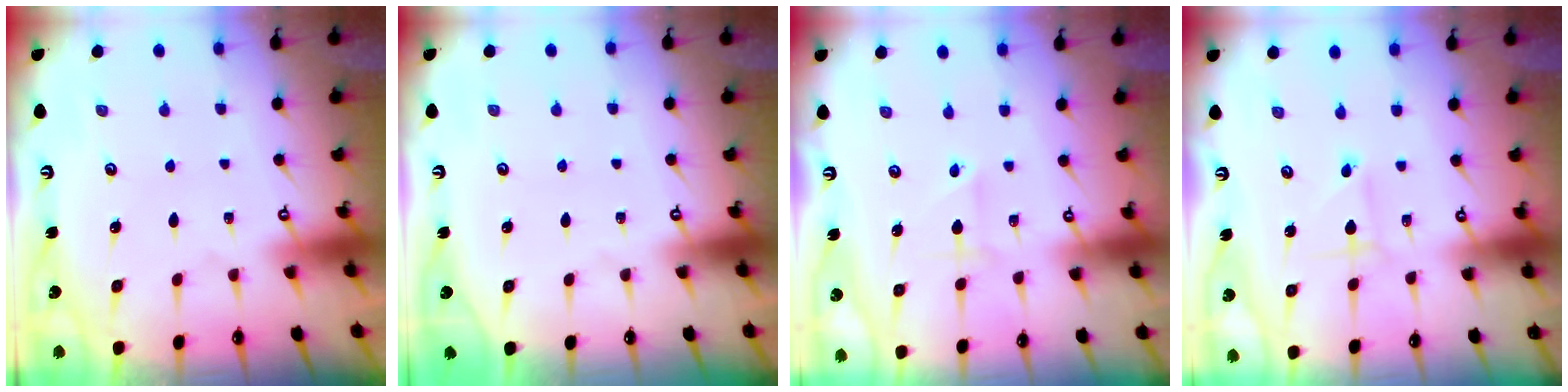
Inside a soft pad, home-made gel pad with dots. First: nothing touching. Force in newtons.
{"total": 0.0}
{"total": 2.3, "press": 2.3, "slide": 0.4}
{"total": 1.0, "press": 1.0, "slide": 0.1}